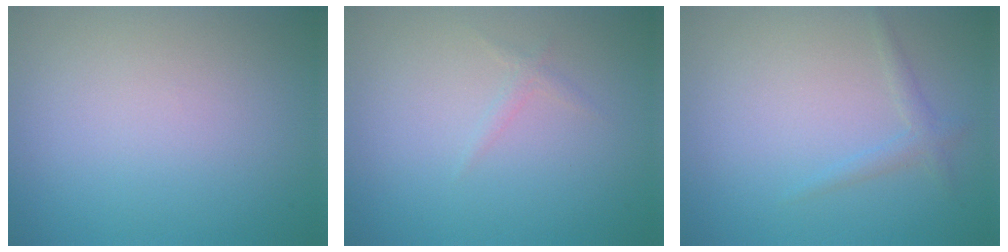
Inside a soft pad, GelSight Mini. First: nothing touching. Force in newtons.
{"total": 0.7, "press": 0.7, "slide": 0.0}
{"total": 1.2, "press": 1.2, "slide": 0.0}